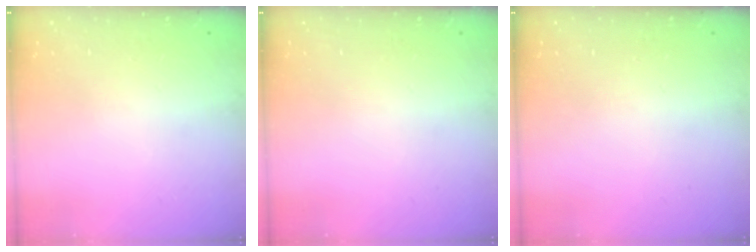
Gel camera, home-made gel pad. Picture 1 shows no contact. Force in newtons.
{"total": 0.0}
{"total": 0.0}